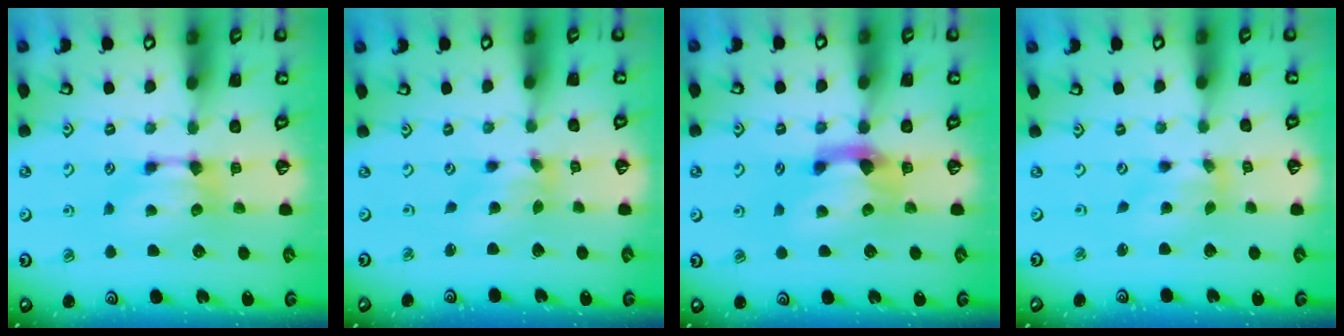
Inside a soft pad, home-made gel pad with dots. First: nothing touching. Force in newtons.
{"total": 1.8, "press": 1.3, "slide": 1.2}
{"total": 2.9, "press": 2.6, "slide": 1.5}
{"total": 2.7, "press": 2.4, "slide": 1.3}